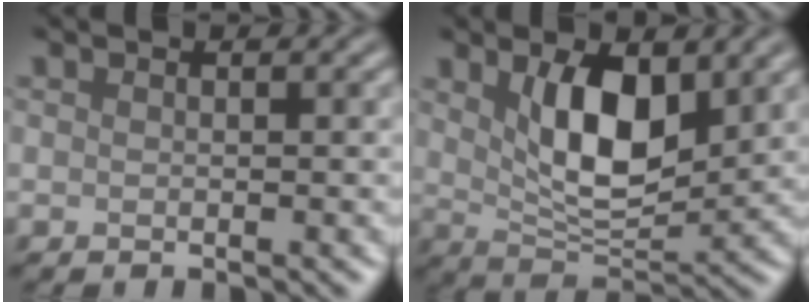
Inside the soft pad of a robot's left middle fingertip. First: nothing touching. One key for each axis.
{"total": 6.6, "fx": 2.3, "fy": 3.1, "fz": 5.4, "tx": -0.102, "ty": -0.008, "tz": 0.045}